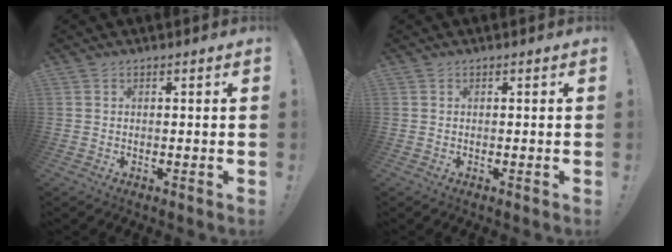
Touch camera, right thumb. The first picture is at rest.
{"total": 0.0}